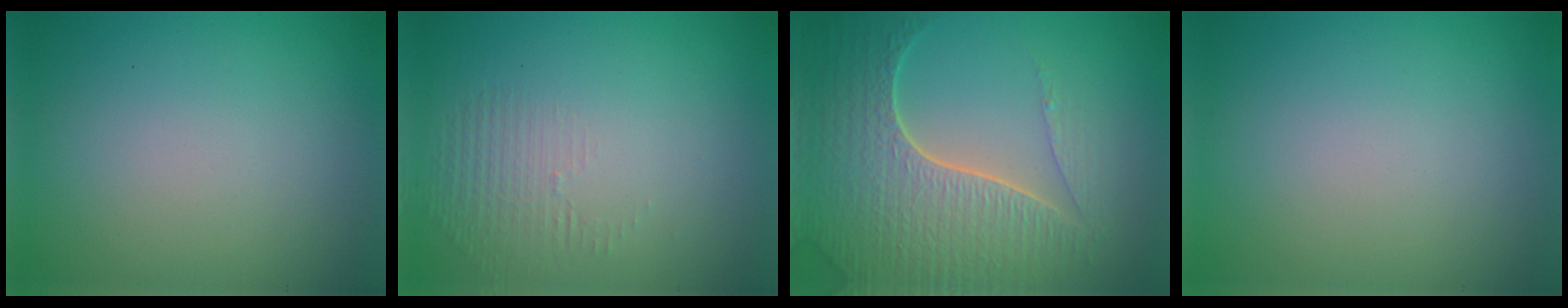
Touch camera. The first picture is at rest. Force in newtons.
{"total": 1.4, "press": 0.1, "slide": 1.4}
{"total": 7.3, "press": 5.3, "slide": 5.0}
{"total": 0.0}